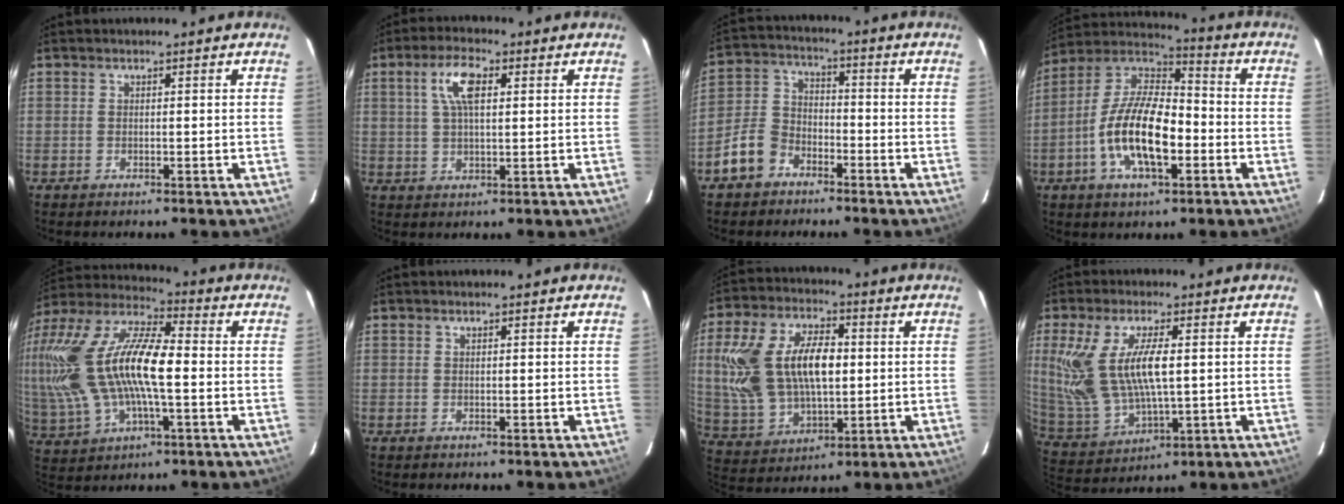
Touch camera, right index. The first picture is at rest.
{"total": 7.0, "force": [2.4, 2.6, 6.0], "torque": [-0.112, 0.013, 0.046]}
{"total": 8.1, "force": [-5.2, 5.5, 3.1], "torque": [-0.078, 0.027, -0.095]}
{"total": 16.3, "force": [-4.7, 6.5, 14.2], "torque": [-0.283, 0.001, -0.090]}
{"total": 24.7, "force": [0.8, 11.2, 22.0], "torque": [-0.455, 0.002, 0.020]}
{"total": 0.0}
{"total": 21.0, "force": [2.6, 12.4, 16.7], "torque": [-0.353, 0.019, 0.064]}
{"total": 15.7, "force": [2.8, 6.7, 14.0], "torque": [-0.281, -0.007, 0.073]}